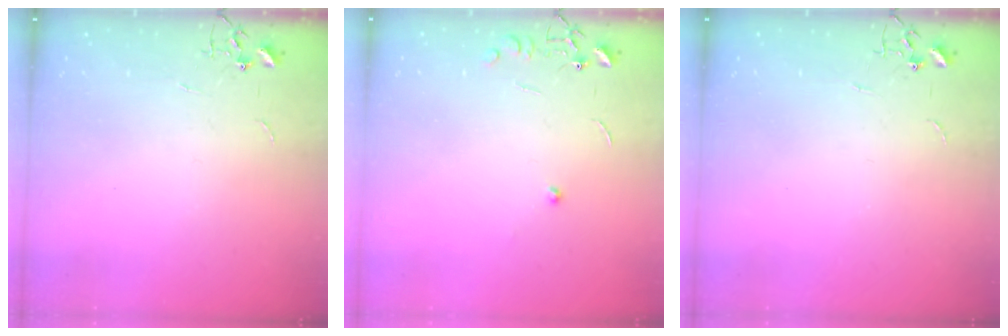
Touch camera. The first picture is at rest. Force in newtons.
{"total": 7.6, "press": 7.5, "slide": 0.7}
{"total": 0.0}